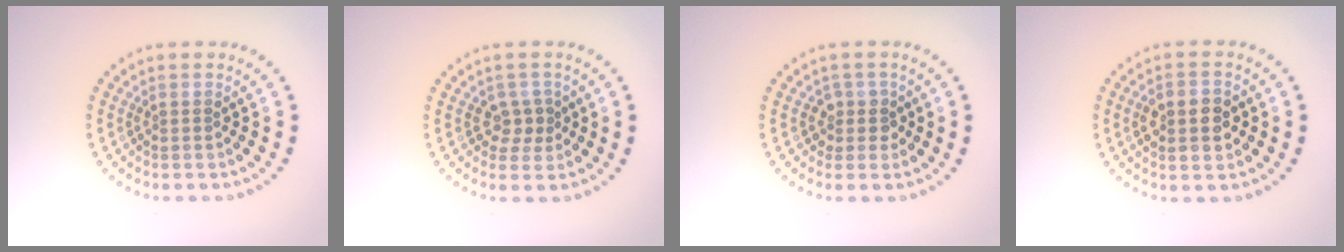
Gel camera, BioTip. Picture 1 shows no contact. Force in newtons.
{"total": 1.8, "press": 1.6, "slide": 0.9}
{"total": 1.7, "press": 1.3, "slide": 1.0}
{"total": 3.7, "press": 3.7, "slide": 0.2}